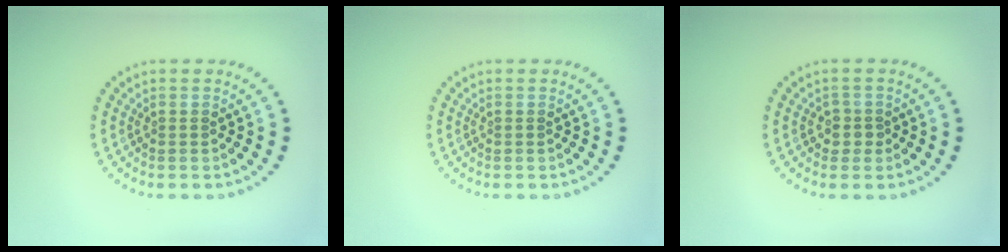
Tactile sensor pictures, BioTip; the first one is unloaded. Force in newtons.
{"total": 0.0}
{"total": 1.6, "press": 1.3, "slide": 0.9}